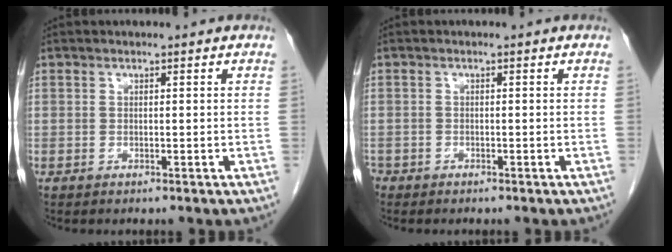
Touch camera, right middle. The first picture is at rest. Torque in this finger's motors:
{"motor_torque": [0.54, -0.65, 0.01, -0.08]}